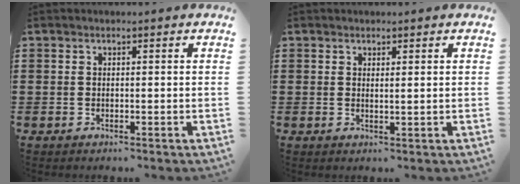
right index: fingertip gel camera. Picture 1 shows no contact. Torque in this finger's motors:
{"motor_torque": [-0.08, 0.23, 0.01, -0.01]}